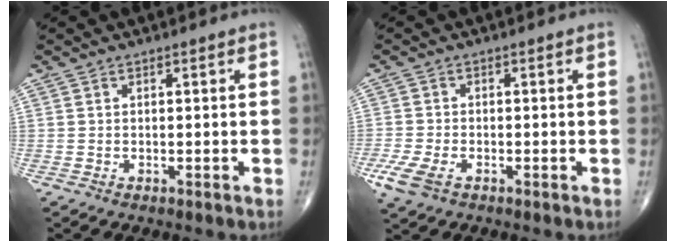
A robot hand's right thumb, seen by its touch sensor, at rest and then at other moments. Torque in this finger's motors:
{"motor_torque": [0.68, 0.43, 0.15, -0.41, 0.02]}